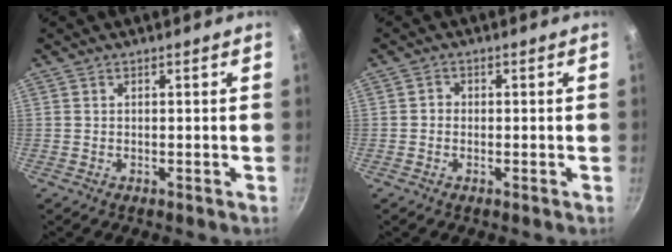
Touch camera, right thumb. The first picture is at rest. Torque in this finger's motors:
{"motor_torque": [0.04, 0.24, 0.17, 0.27, 0.01]}